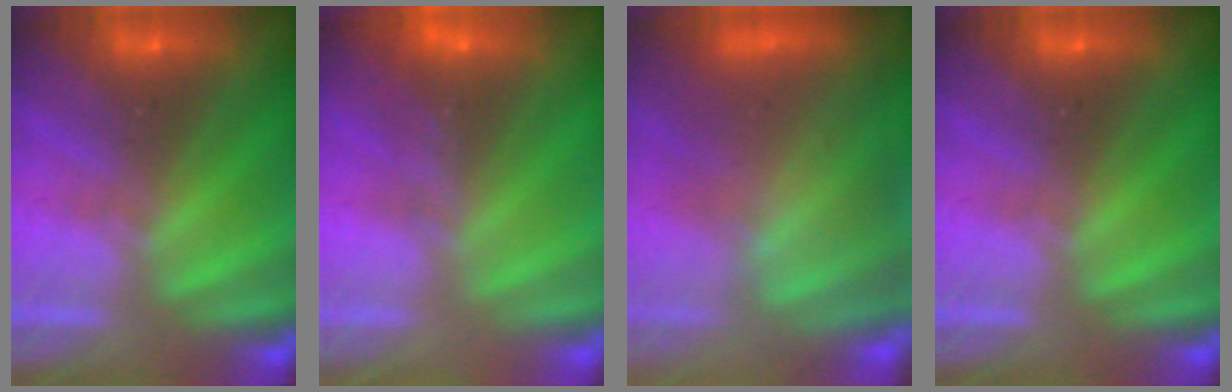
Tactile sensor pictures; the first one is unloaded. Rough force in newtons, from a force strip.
{"total": 1.1}
{"total": 9.4}
{"total": 0.0}